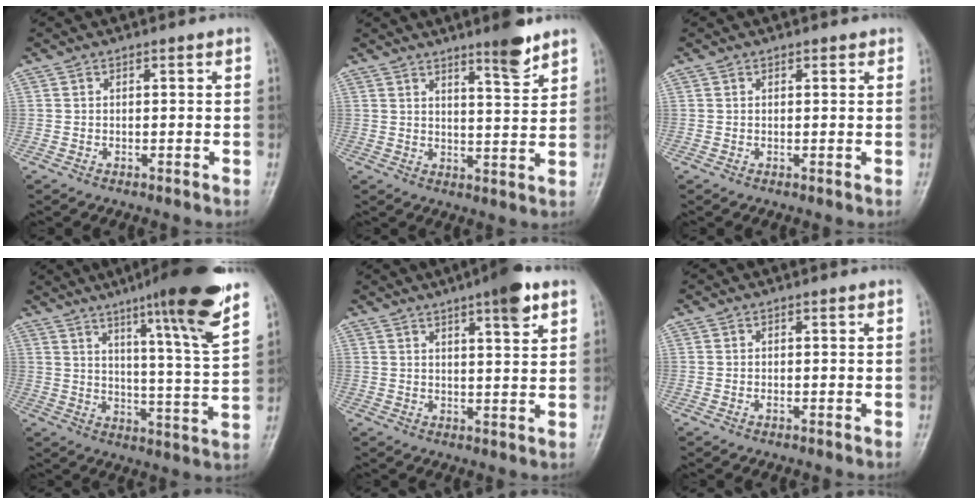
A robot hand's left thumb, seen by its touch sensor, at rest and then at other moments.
{"total": 6.8, "force": [5.0, 1.0, 4.4], "torque": [-0.056, -0.040, 0.075]}
{"total": 1.0, "force": [0.7, 0.5, 0.4], "torque": [-0.001, -0.003, 0.005]}
{"total": 17.7, "force": [11.3, 0.7, 13.6], "torque": [-0.185, -0.061, 0.162]}
{"total": 7.7, "force": [4.6, 1.5, 6.0], "torque": [-0.079, -0.021, 0.064]}
{"total": 0.5, "force": [0.0, 0.2, 0.4], "torque": [-0.003, 0.000, 0.000]}